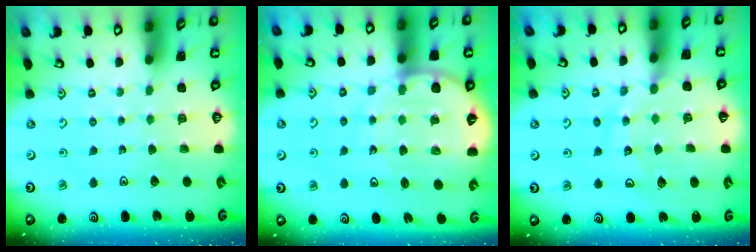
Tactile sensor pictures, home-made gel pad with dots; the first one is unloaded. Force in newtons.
{"total": 11.0, "press": 10.8, "slide": 2.3}
{"total": 11.9, "press": 11.8, "slide": 1.2}